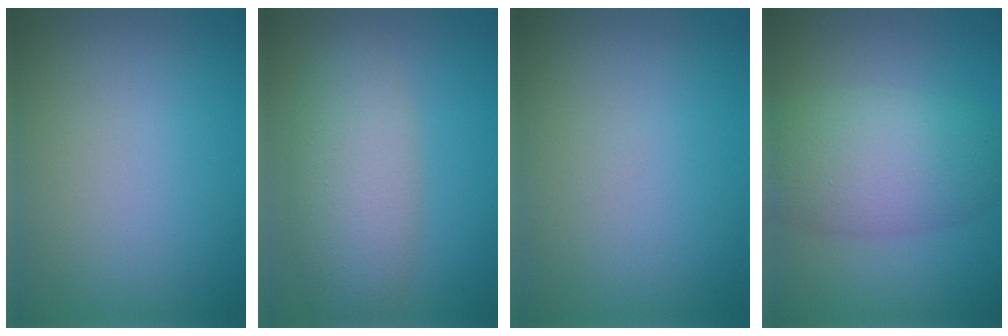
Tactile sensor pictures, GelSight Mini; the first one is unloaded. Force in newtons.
{"total": 5.6, "press": 5.6, "slide": 0.3}
{"total": 0.0}
{"total": 6.9, "press": 6.9, "slide": 0.5}